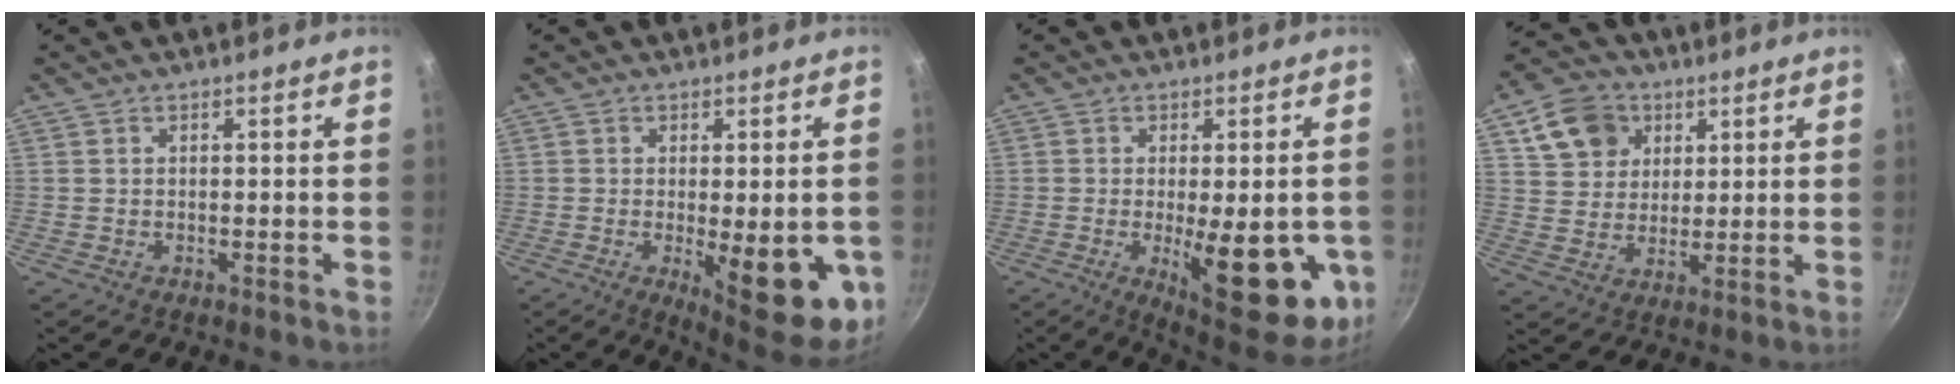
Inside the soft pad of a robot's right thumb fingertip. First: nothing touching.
{"total": 14.7, "force": [-3.3, 5.0, 13.4], "torque": [-0.147, -0.012, -0.032]}
{"total": 18.8, "force": [-4.4, 6.9, 16.9], "torque": [-0.185, -0.017, -0.045]}
{"total": 10.4, "force": [4.7, 8.3, 4.2], "torque": [-0.049, -0.001, 0.082]}